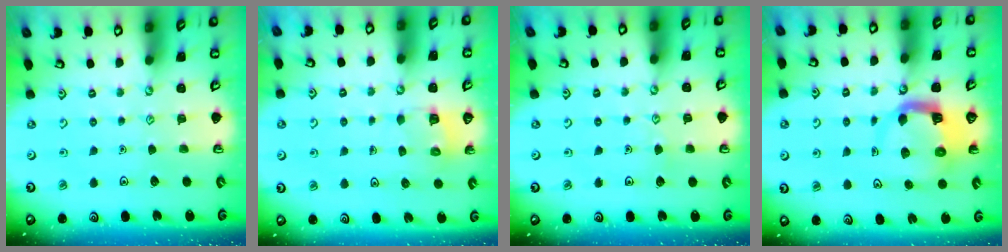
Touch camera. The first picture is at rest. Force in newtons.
{"total": 4.6, "press": 4.6, "slide": 0.2}
{"total": 3.5, "press": 3.5, "slide": 0.4}
{"total": 6.4, "press": 6.4, "slide": 0.7}